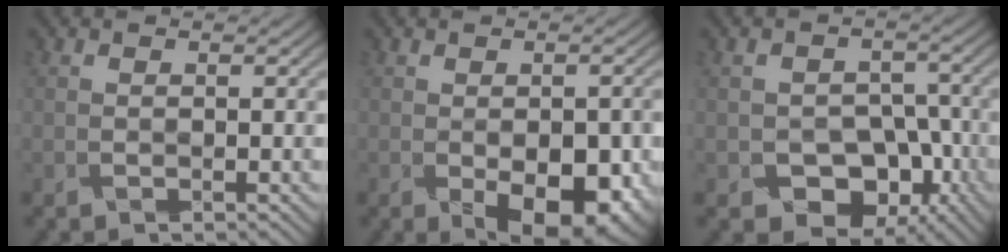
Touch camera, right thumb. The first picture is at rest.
{"total": 10.2, "force": [-3.9, 5.3, 7.9], "torque": [-0.096, -0.019, -0.032]}
{"total": 7.9, "force": [-4.2, 5.5, 3.9], "torque": [-0.050, -0.006, -0.060]}